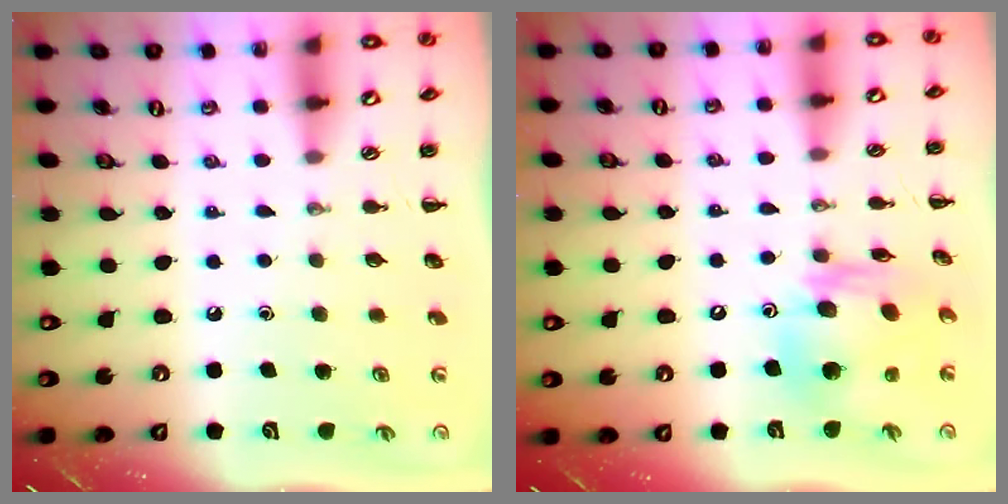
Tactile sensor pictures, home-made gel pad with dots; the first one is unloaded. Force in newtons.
{"total": 13.1, "press": 12.5, "slide": 3.8}